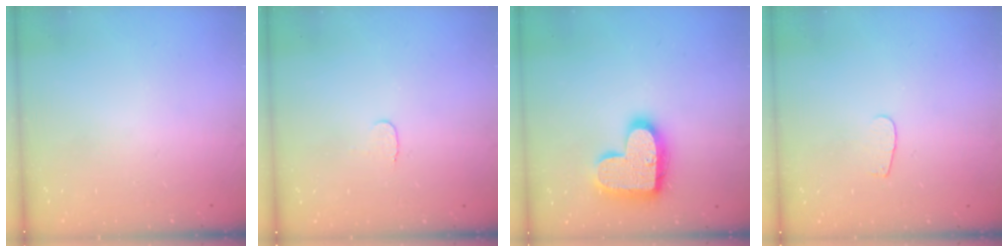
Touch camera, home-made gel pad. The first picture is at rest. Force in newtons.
{"total": 3.6, "press": 3.6, "slide": 0.4}
{"total": 17.8, "press": 17.7, "slide": 1.1}
{"total": 2.6, "press": 2.5, "slide": 0.3}